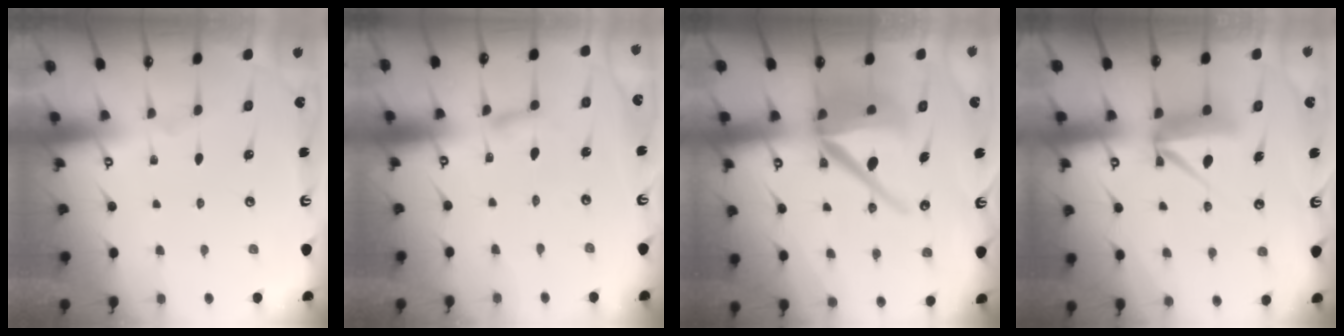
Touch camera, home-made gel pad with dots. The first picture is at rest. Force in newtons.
{"total": 2.7, "press": 2.7, "slide": 0.1}
{"total": 15.3, "press": 15.1, "slide": 2.2}
{"total": 8.7, "press": 8.7, "slide": 0.6}